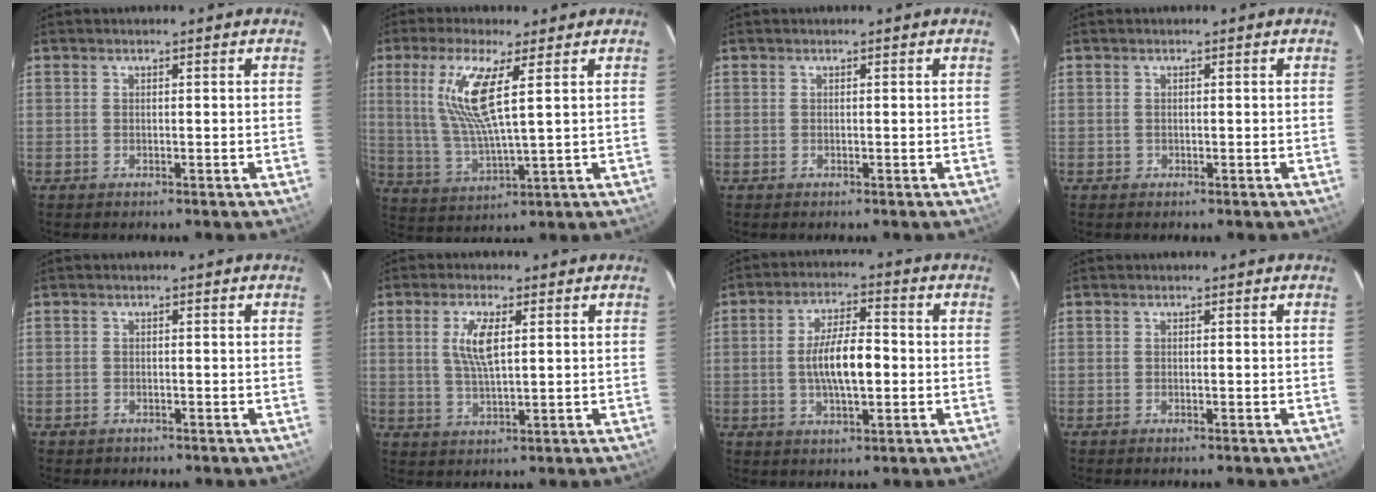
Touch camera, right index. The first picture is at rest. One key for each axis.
{"total": 11.4, "fx": 4.0, "fy": 1.6, "fz": 10.5, "tx": -0.210, "ty": -0.006, "tz": 0.088}
{"total": 0.0}
{"total": 1.5, "fx": -0.6, "fy": 1.4, "fz": 0.1, "tx": 0.002, "ty": 0.003, "tz": -0.003}
{"total": 1.2, "fx": -0.9, "fy": 0.9, "fz": 0.1, "tx": -0.006, "ty": 0.003, "tz": -0.010}
{"total": 6.1, "fx": 1.6, "fy": 1.8, "fz": 5.7, "tx": -0.111, "ty": 0.001, "tz": 0.033}
{"total": 9.1, "fx": -0.9, "fy": 3.0, "fz": 8.5, "tx": -0.157, "ty": 0.004, "tz": -0.012}
{"total": 0.0}